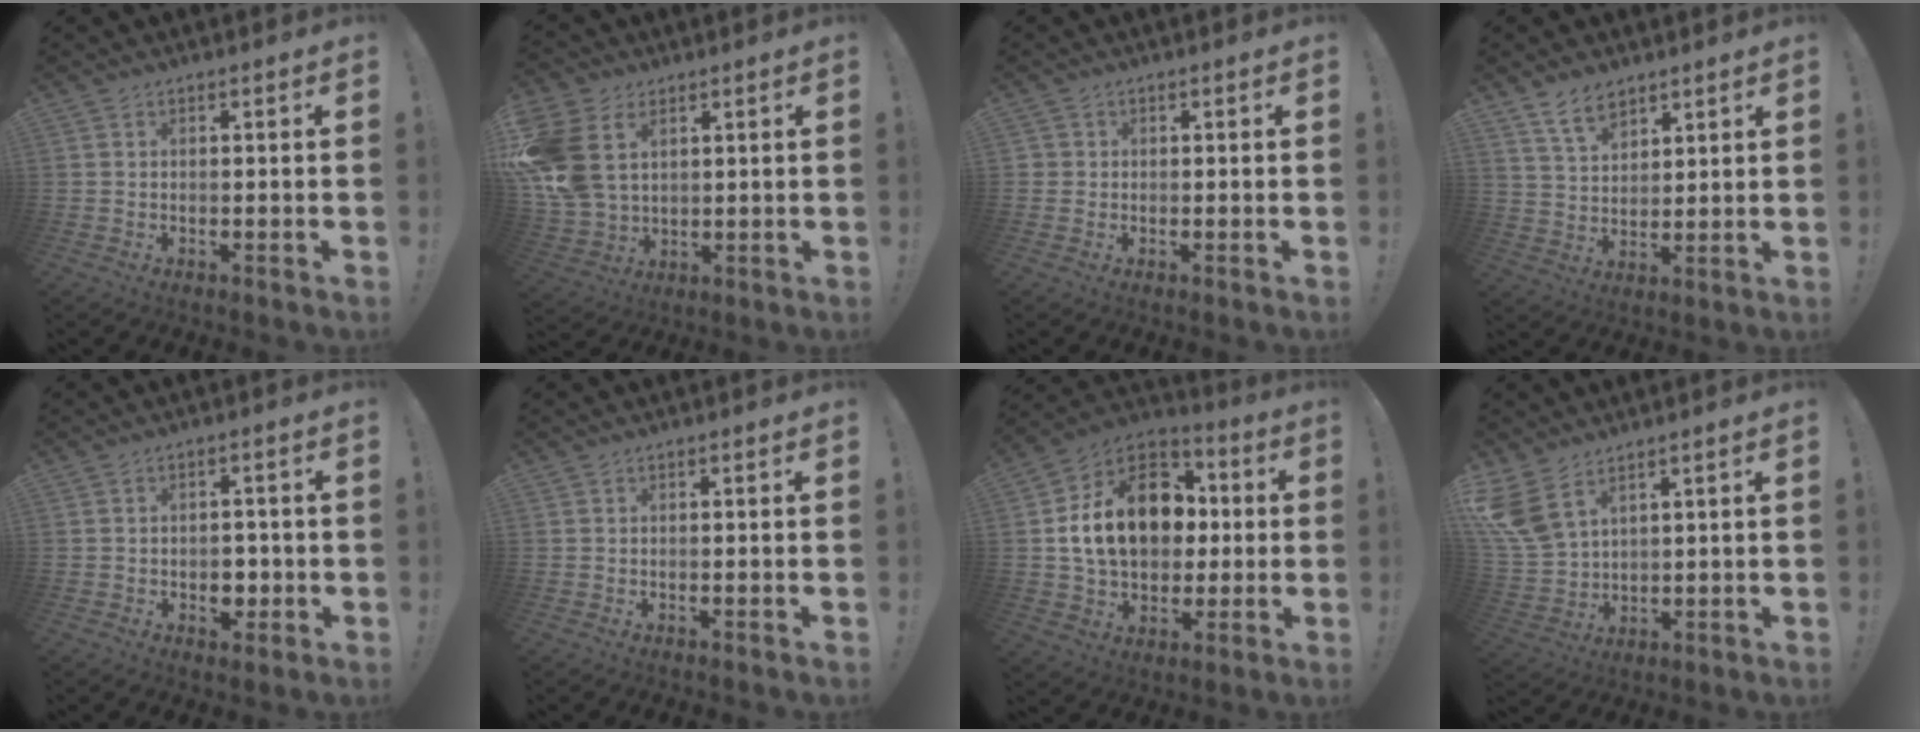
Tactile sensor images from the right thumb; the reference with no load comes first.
{"total": 15.5, "force": [4.9, 11.3, 9.4], "torque": [-0.198, -0.019, 0.096]}
{"total": 1.4, "force": [0.0, 1.4, 0.2], "torque": [-0.009, 0.005, 0.001]}
{"total": 7.1, "force": [5.4, 3.7, 2.8], "torque": [-0.047, -0.028, 0.101]}
{"total": 5.0, "force": [-1.1, 3.9, 2.9], "torque": [-0.018, 0.002, -0.021]}
{"total": 0.0}
{"total": 20.8, "force": [2.6, 15.0, 14.1], "torque": [-0.213, 0.016, 0.060]}
{"total": 10.4, "force": [6.3, 5.5, 6.1], "torque": [-0.139, -0.031, 0.126]}